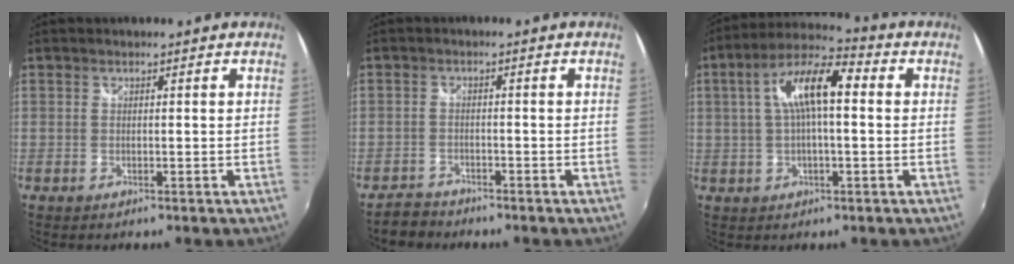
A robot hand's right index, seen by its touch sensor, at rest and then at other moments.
{"total": 3.3, "force": [-2.9, 1.5, -0.1], "torque": [-0.011, 0.008, -0.055]}
{"total": 11.4, "force": [1.6, 3.6, 10.7], "torque": [-0.196, 0.025, 0.024]}